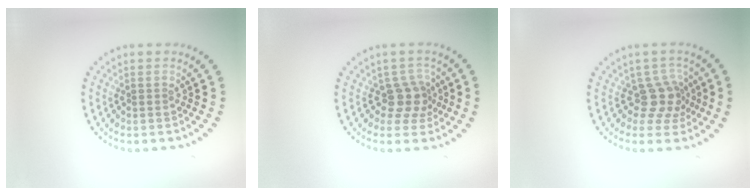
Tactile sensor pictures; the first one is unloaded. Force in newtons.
{"total": 2.7, "press": 2.1, "slide": 1.7}
{"total": 2.9, "press": 2.2, "slide": 1.8}